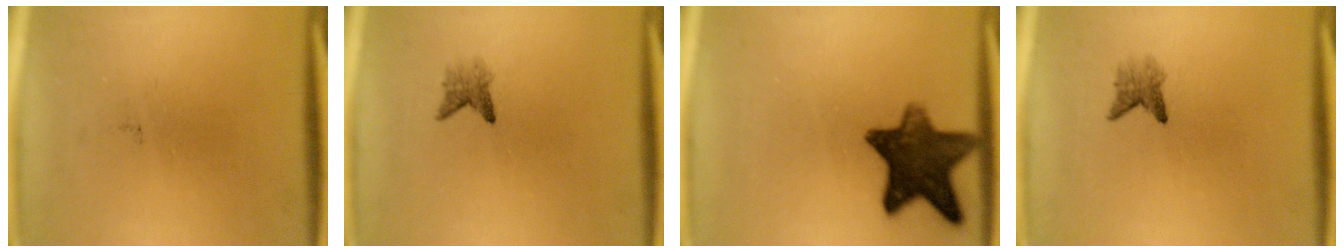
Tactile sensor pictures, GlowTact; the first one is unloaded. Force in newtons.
{"total": 1.8}
{"total": 11.7}
{"total": 2.0}